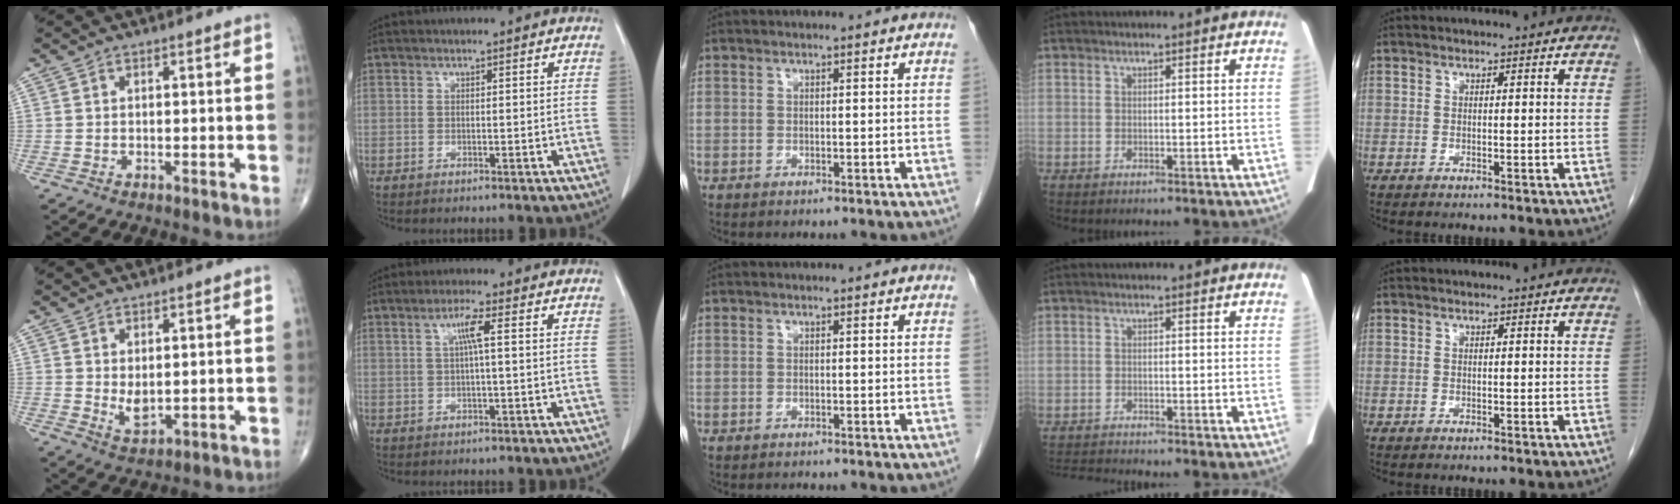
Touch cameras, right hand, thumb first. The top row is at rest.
{"thumb": {"total": 3.6, "force": [0.5, 1.9, 3.0], "torque": [-0.044, -0.014, 0.018]}, "index": {"total": 3.5, "force": [0.8, 0.1, 3.4], "torque": [-0.065, 0.007, 0.015]}, "middle": {"total": 0.6, "force": [-0.6, 0.0, 0.1], "torque": [-0.007, -0.002, -0.007]}, "ring": {"total": 3.0, "force": [-2.9, -0.7, 0.2], "torque": [-0.010, -0.019, -0.049]}}